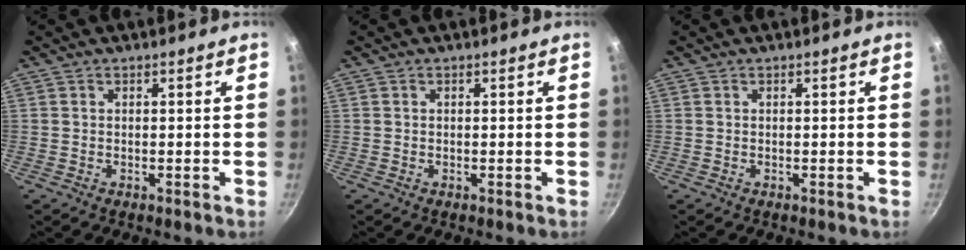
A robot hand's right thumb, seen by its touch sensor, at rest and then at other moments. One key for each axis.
{"total": 0.0}
{"total": 0.0}